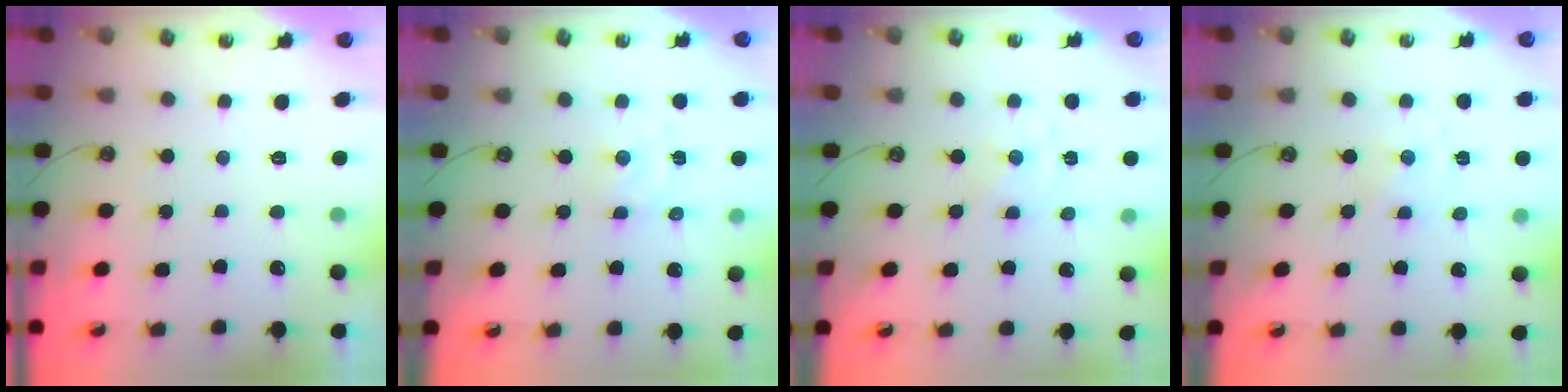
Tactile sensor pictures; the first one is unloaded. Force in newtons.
{"total": 1.9, "press": 1.9, "slide": 0.3}
{"total": 0.0}
{"total": 0.0}